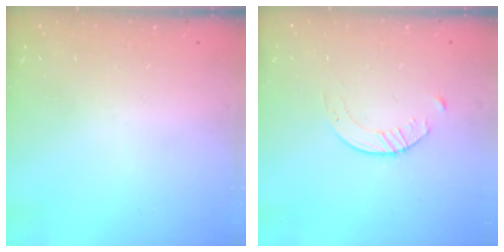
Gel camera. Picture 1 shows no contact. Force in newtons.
{"total": 2.1, "press": 2.0, "slide": 0.3}